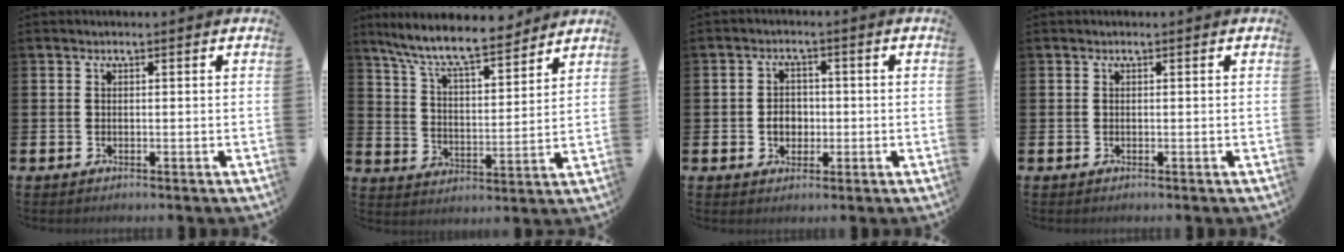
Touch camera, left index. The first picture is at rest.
{"total": 9.4, "force": [8.6, 1.4, 3.6], "torque": [-0.096, -0.055, 0.150]}
{"total": 3.2, "force": [-0.5, 2.6, 1.7], "torque": [-0.014, -0.002, -0.018]}
{"total": 0.0}